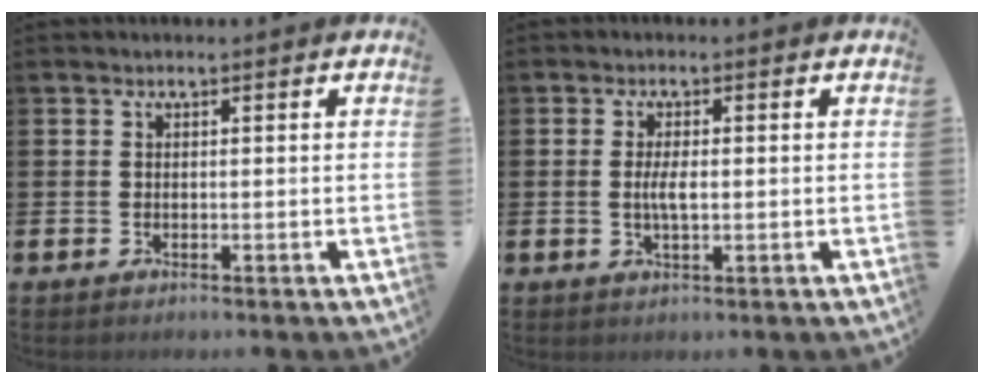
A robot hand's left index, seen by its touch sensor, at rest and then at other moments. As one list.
[{"total": 2.9, "force": [0.1, 1.0, 2.7], "torque": [-0.050, 0.001, -0.001]}]